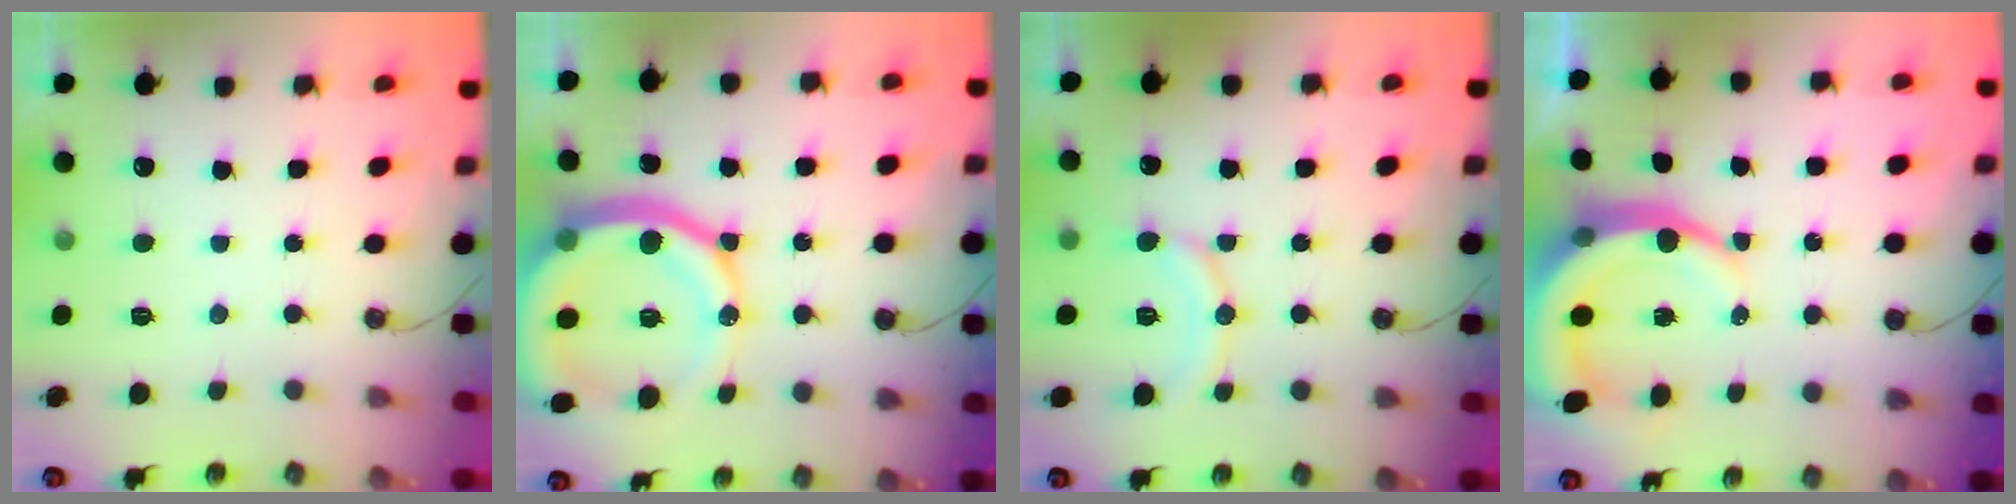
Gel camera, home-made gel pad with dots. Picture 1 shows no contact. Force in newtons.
{"total": 21.0, "press": 20.9, "slide": 2.5}
{"total": 10.3, "press": 10.3, "slide": 0.6}
{"total": 11.8, "press": 11.6, "slide": 1.6}